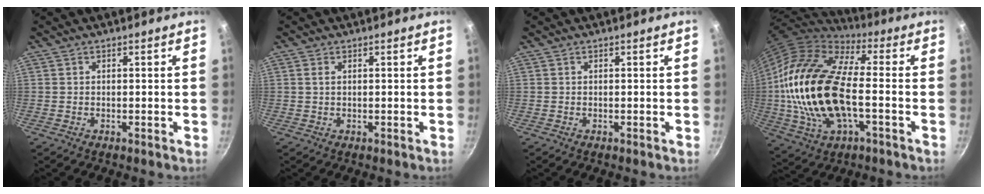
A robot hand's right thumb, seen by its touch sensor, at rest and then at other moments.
{"total": 1.1, "force": [0.4, 0.6, 0.8], "torque": [-0.014, 0.002, 0.006]}
{"total": 0.0}
{"total": 24.3, "force": [-1.9, 12.2, 21.0], "torque": [-0.408, 0.024, -0.038]}